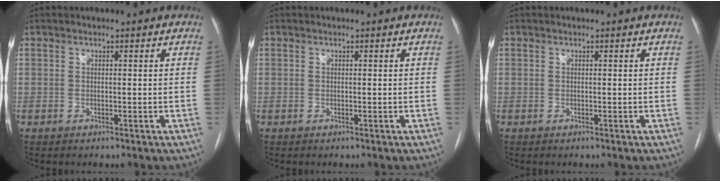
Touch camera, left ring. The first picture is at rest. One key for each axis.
{"total": 0.0}
{"total": 0.0}